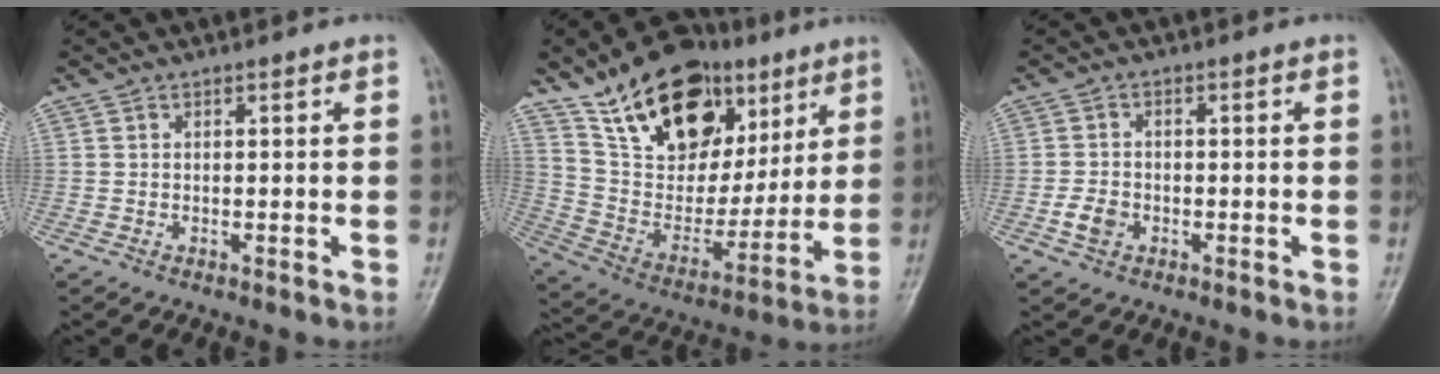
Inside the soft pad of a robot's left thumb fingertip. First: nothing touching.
{"total": 24.2, "force": [12.5, 14.7, 14.6], "torque": [-0.194, -0.025, 0.221]}
{"total": 3.6, "force": [-1.4, 2.7, 1.9], "torque": [-0.032, 0.007, -0.026]}